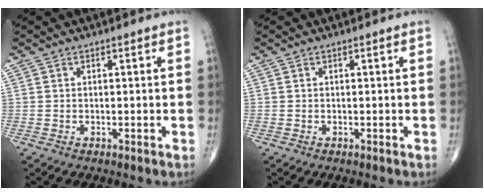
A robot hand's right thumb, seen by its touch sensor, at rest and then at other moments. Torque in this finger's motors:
{"motor_torque": [0.02, 0.01, -0.01, 0.01, 0.00]}